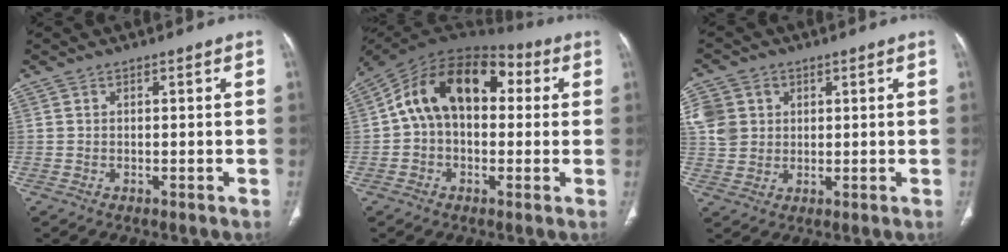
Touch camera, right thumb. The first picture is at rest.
{"total": 17.3, "force": [2.9, 11.3, 12.8], "torque": [-0.183, 0.050, 0.036]}
{"total": 7.9, "force": [2.0, 6.8, 3.4], "torque": [-0.056, 0.001, 0.043]}